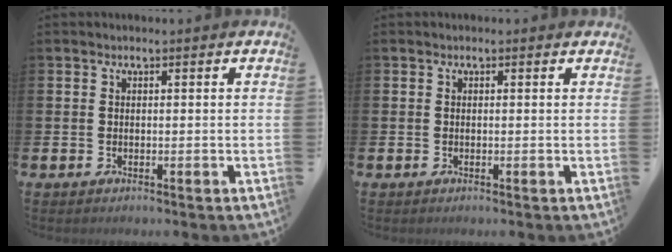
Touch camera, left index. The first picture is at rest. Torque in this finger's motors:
{"motor_torque": [0.00, -2.14, 0.10, 0.09]}